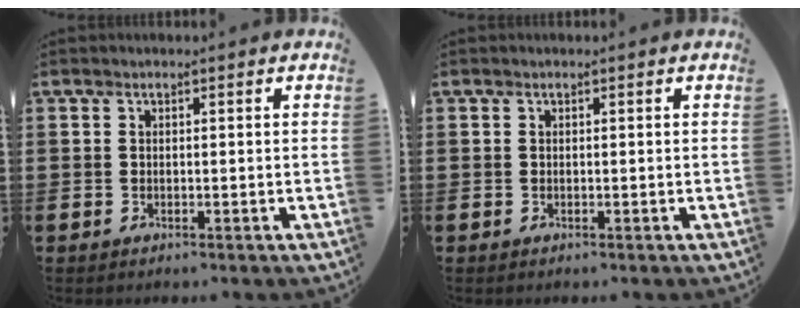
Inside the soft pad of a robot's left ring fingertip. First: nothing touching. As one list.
[{"total": 0.0}]